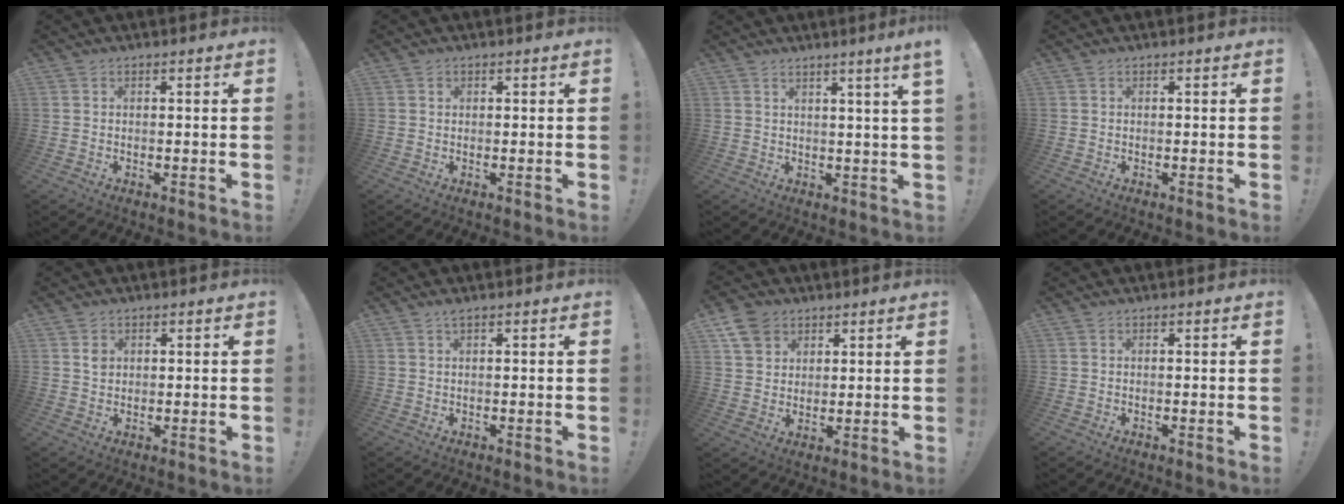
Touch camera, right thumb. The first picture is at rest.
{"total": 0.7, "force": [0.4, 0.6, 0.0], "torque": [0.001, 0.001, 0.007]}
{"total": 4.1, "force": [2.3, -1.1, 3.3], "torque": [-0.040, -0.019, 0.032]}
{"total": 0.0}
{"total": 2.0, "force": [0.8, 1.7, 0.8], "torque": [0.003, -0.006, 0.009]}
{"total": 1.0, "force": [0.6, 0.0, 0.8], "torque": [-0.015, -0.001, 0.010]}
{"total": 8.3, "force": [5.0, 6.0, 2.8], "torque": [-0.044, -0.022, 0.100]}
{"total": 0.0}